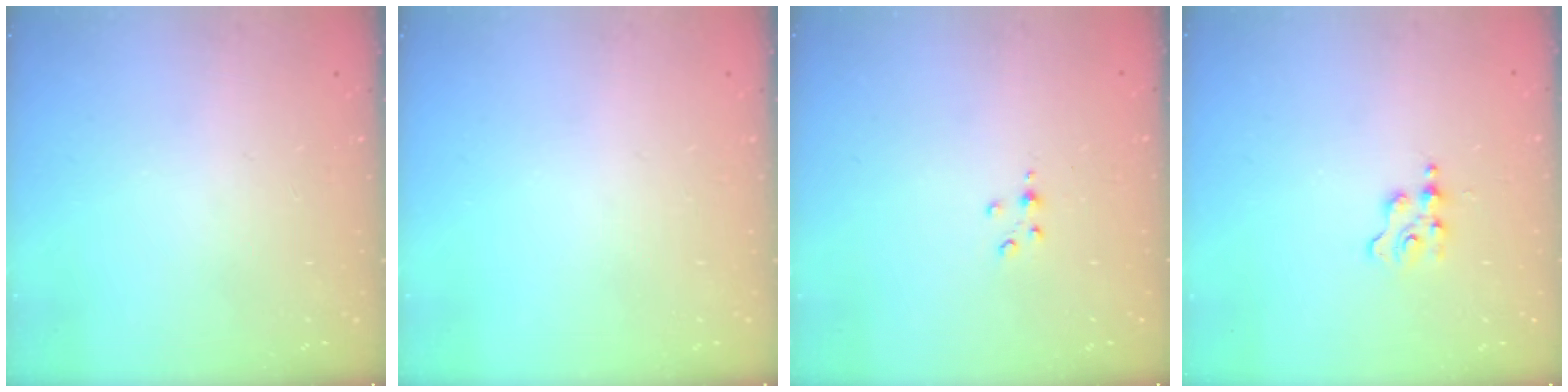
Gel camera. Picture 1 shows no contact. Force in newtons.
{"total": 0.0}
{"total": 3.4, "press": 3.4, "slide": 0.5}
{"total": 2.5, "press": 2.5, "slide": 0.3}